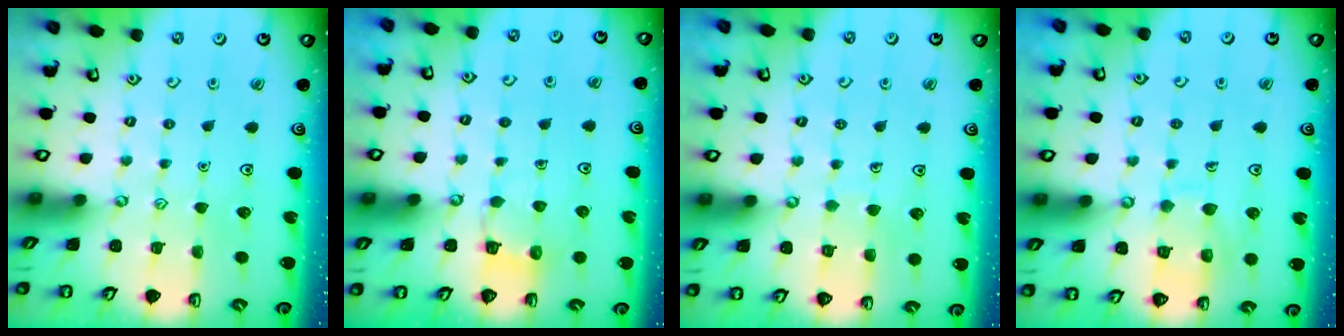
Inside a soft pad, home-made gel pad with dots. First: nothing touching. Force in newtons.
{"total": 4.6, "press": 4.6, "slide": 0.3}
{"total": 4.0, "press": 4.0, "slide": 0.3}
{"total": 9.1, "press": 9.0, "slide": 0.9}